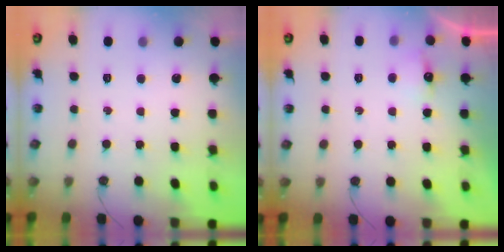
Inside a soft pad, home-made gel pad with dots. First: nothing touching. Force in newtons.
{"total": 5.0, "press": 4.9, "slide": 0.9}